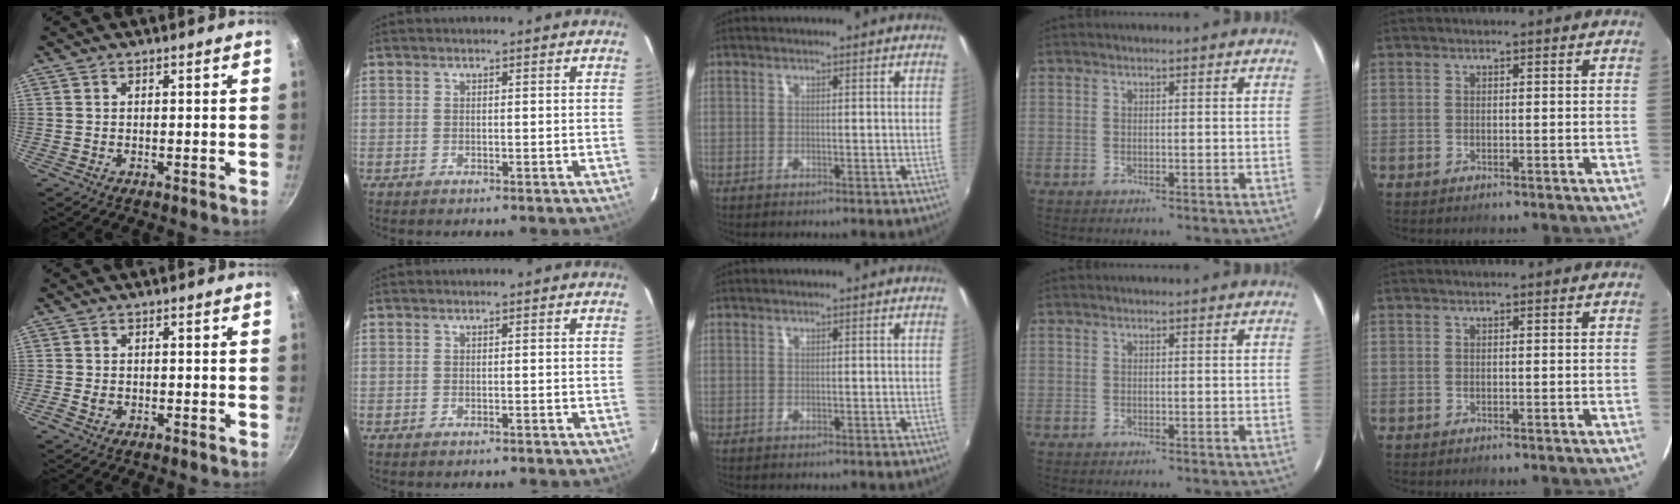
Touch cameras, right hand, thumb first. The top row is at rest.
{"thumb": {"total": 1.6, "force": [-0.6, 1.1, 0.9], "torque": [-0.021, 0.005, -0.014]}, "index": {"total": 0.5, "force": [-0.5, 0.1, 0.0], "torque": [0.000, 0.005, -0.006]}}